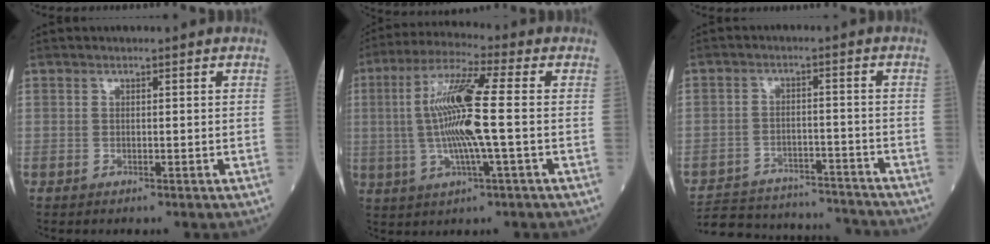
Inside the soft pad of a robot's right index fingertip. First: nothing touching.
{"total": 12.9, "force": [0.0, 0.7, 12.9], "torque": [-0.259, 0.009, -0.007]}
{"total": 17.5, "force": [-16.7, 3.4, 4.1], "torque": [-0.087, 0.008, -0.233]}